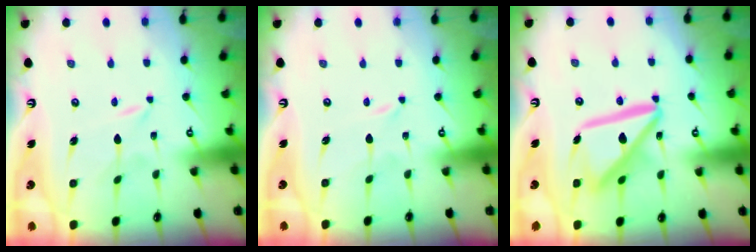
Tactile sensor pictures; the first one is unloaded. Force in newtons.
{"total": 0.0}
{"total": 14.5, "press": 14.4, "slide": 1.7}